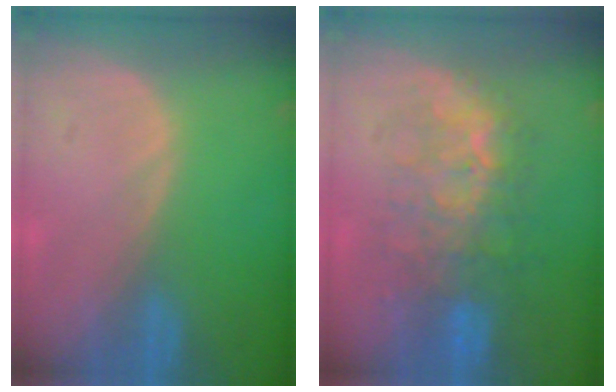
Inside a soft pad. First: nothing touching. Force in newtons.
{"total": 8.4, "press": 8.1, "slide": 2.2}